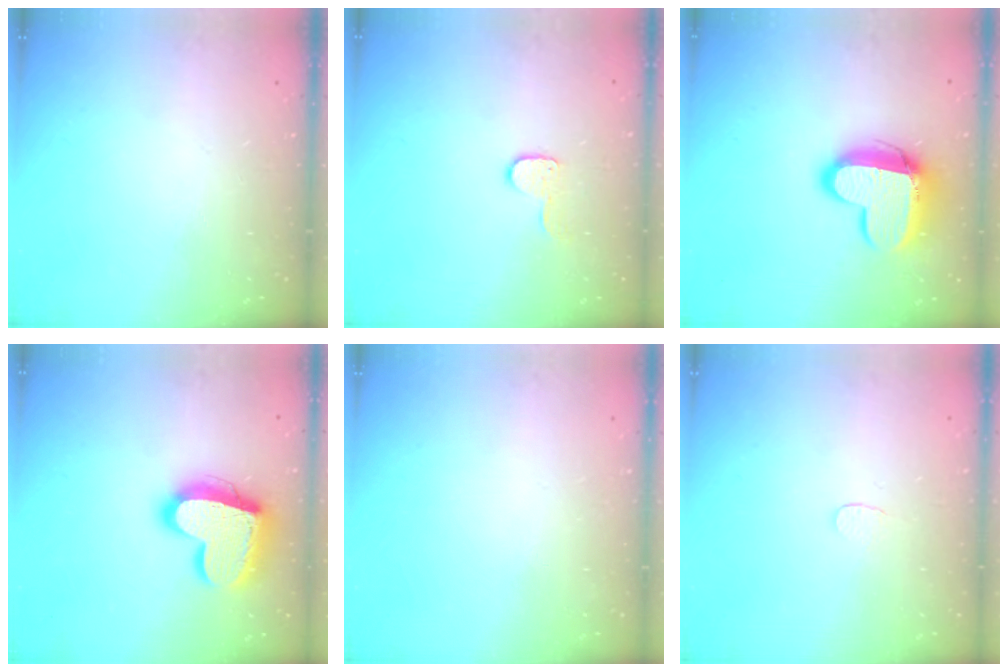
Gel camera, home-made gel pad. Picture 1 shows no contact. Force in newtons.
{"total": 6.7, "press": 6.7, "slide": 0.4}
{"total": 14.4, "press": 14.3, "slide": 1.4}
{"total": 19.6, "press": 19.6, "slide": 1.5}
{"total": 0.0}
{"total": 3.0, "press": 3.0, "slide": 0.2}